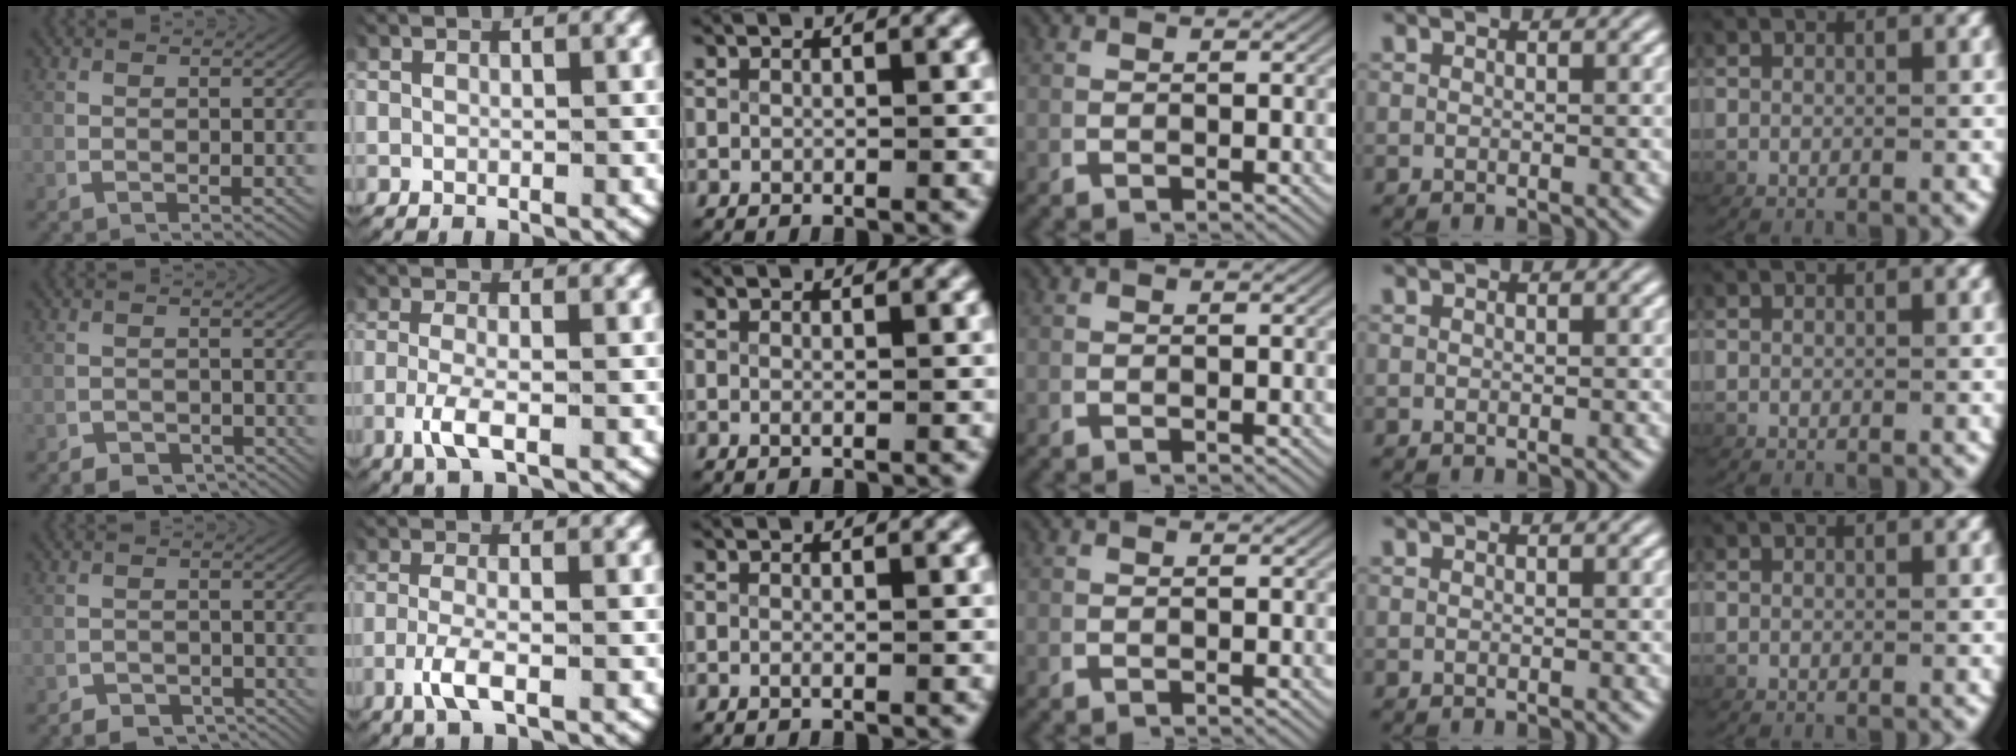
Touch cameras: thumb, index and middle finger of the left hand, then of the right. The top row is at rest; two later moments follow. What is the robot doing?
{"motion": "grasp_and_lifting", "object": "card"}